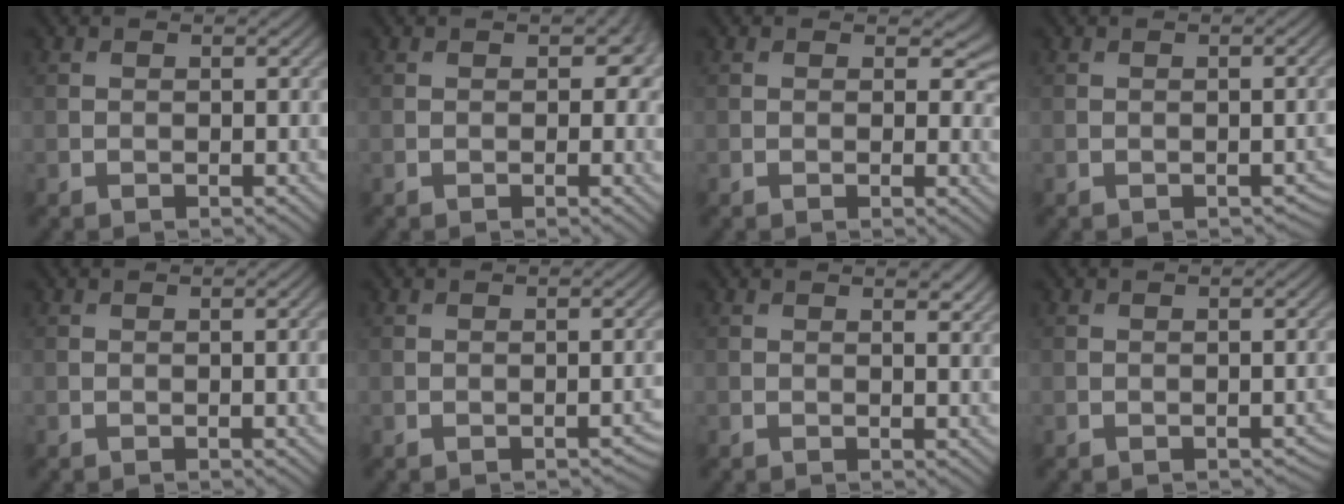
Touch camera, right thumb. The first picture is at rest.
{"total": 2.4, "force": [0.3, 1.9, 1.5], "torque": [-0.018, -0.007, 0.003]}
{"total": 2.1, "force": [0.6, 1.6, 1.3], "torque": [-0.021, -0.007, 0.000]}
{"total": 1.1, "force": [-0.4, 0.5, 0.9], "torque": [-0.011, -0.005, -0.002]}
{"total": 1.4, "force": [-0.1, 0.2, 1.4], "torque": [-0.018, 0.000, -0.001]}
{"total": 1.1, "force": [-0.6, 0.3, 0.9], "torque": [-0.010, 0.001, -0.007]}
{"total": 1.5, "force": [1.0, 0.3, 1.0], "torque": [-0.014, -0.005, 0.017]}
{"total": 0.8, "force": [-0.4, 0.3, 0.6], "torque": [-0.007, -0.004, -0.004]}